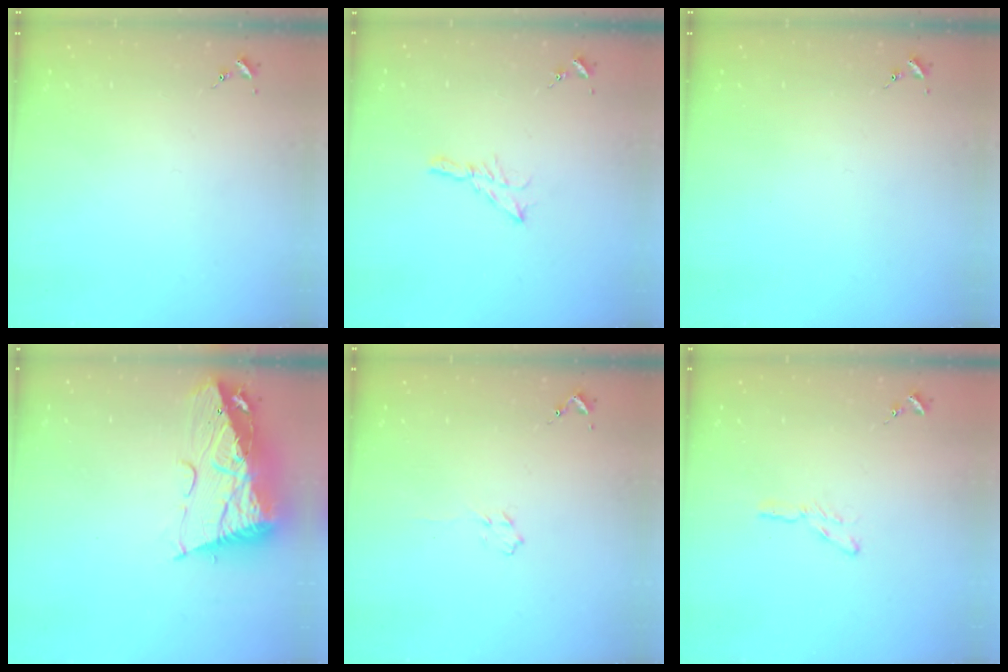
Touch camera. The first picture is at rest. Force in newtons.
{"total": 5.3, "press": 5.3, "slide": 0.2}
{"total": 0.0}
{"total": 16.3, "press": 16.1, "slide": 2.0}
{"total": 3.9, "press": 3.9, "slide": 0.6}
{"total": 4.0, "press": 4.0, "slide": 0.4}